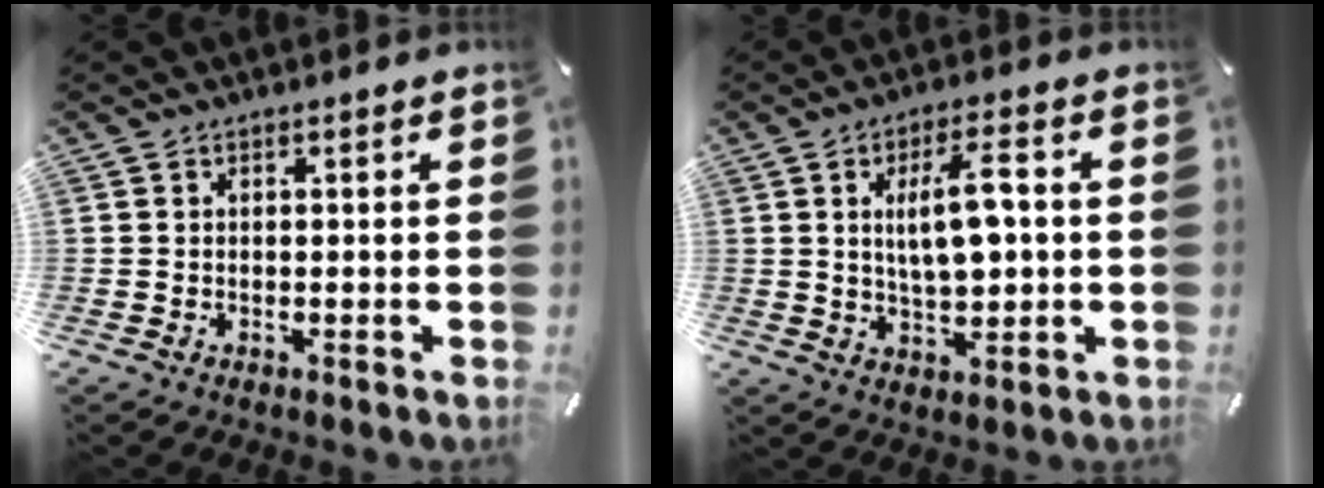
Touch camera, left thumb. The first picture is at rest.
{"total": 10.4, "force": [1.3, 4.4, 9.3], "torque": [-0.167, 0.004, 0.017]}